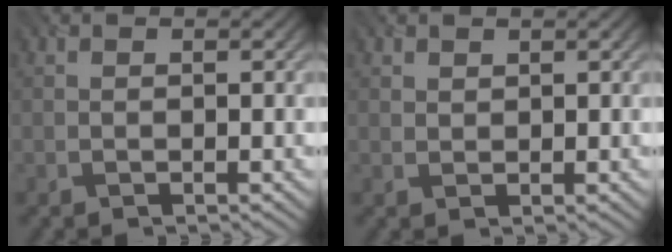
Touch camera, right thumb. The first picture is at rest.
{"total": 1.0, "force": [0.8, 0.5, 0.2], "torque": [-0.005, -0.001, 0.019]}